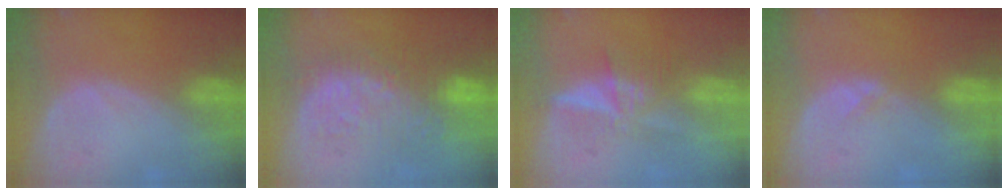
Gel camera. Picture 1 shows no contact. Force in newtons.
{"total": 9.9, "press": 9.3, "slide": 3.4}
{"total": 5.2, "press": 5.1, "slide": 1.0}
{"total": 1.1, "press": 0.8, "slide": 0.7}